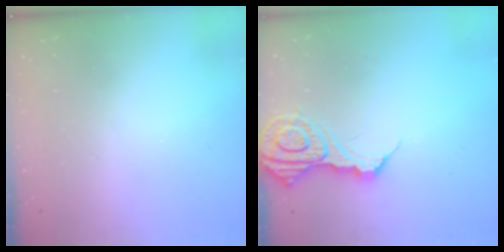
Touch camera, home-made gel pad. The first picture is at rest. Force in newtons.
{"total": 12.4, "press": 12.3, "slide": 1.3}